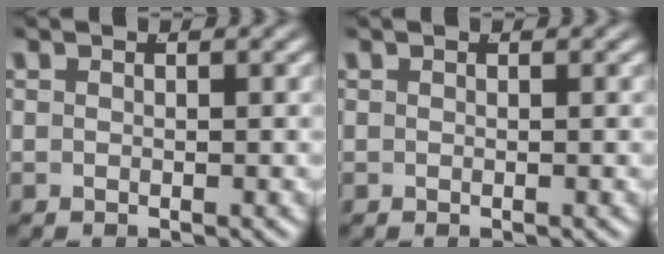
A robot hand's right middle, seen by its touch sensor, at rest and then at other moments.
{"total": 0.0}